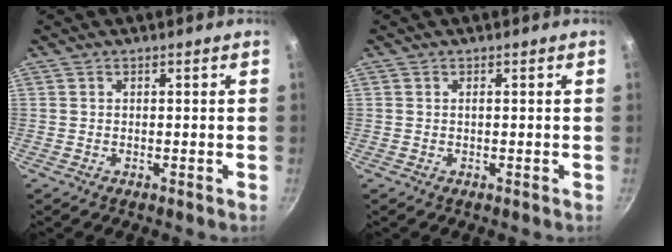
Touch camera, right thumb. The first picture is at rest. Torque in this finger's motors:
{"motor_torque": [0.38, 0.61, 0.38, 0.07, 0.02]}